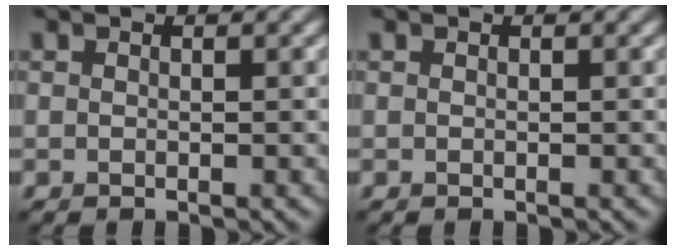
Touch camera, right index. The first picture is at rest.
{"total": 0.0}